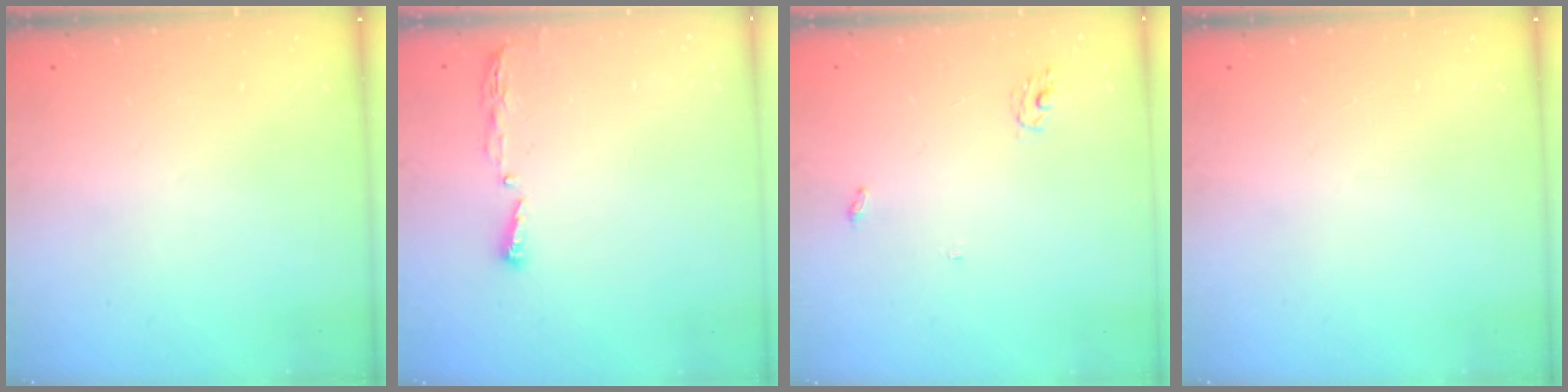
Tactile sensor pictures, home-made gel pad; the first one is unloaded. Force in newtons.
{"total": 3.4, "press": 3.4, "slide": 0.4}
{"total": 2.8, "press": 2.8, "slide": 0.2}
{"total": 0.0}